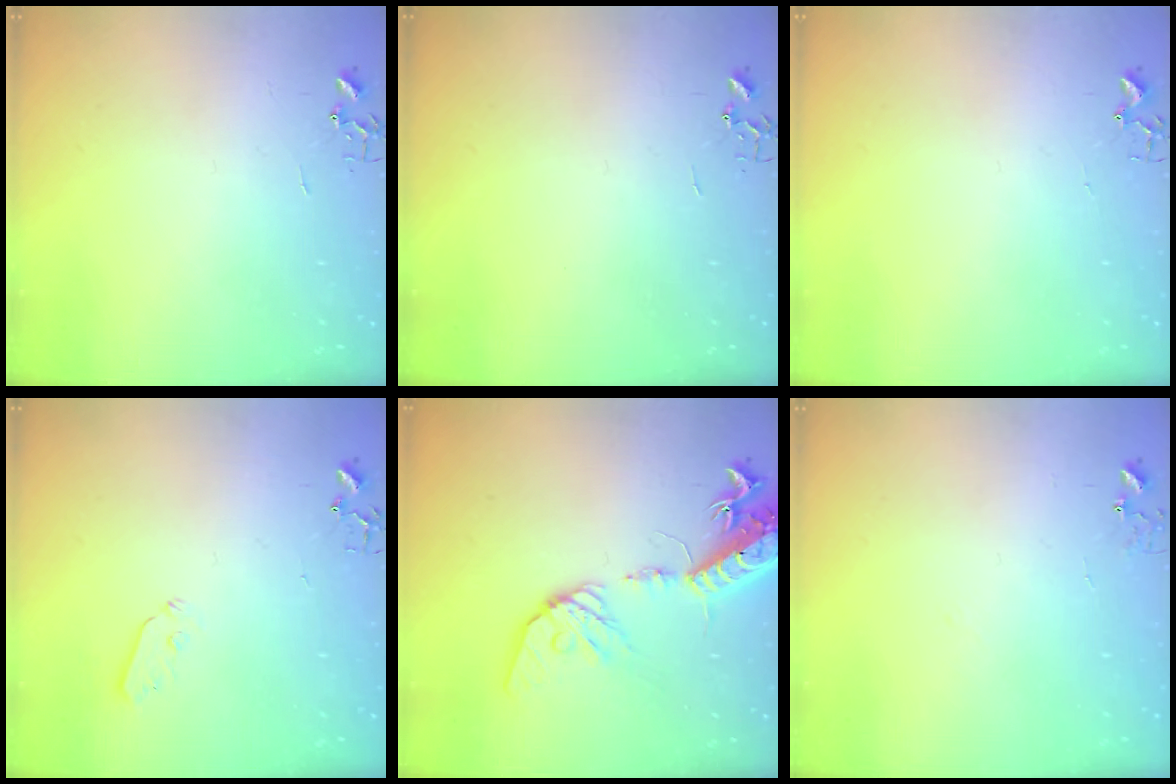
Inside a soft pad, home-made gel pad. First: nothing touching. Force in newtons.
{"total": 0.0}
{"total": 1.7, "press": 1.6, "slide": 0.2}
{"total": 4.4, "press": 4.3, "slide": 0.8}
{"total": 18.0, "press": 17.7, "slide": 3.3}
{"total": 6.8, "press": 6.8, "slide": 0.6}